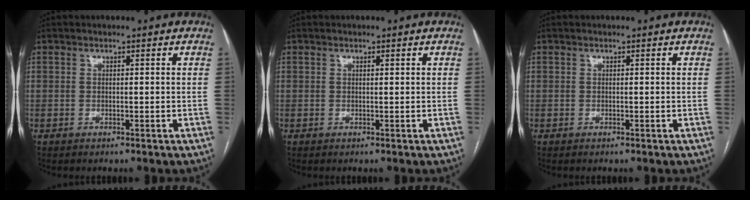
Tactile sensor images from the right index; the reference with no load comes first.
{"total": 0.0}
{"total": 0.0}